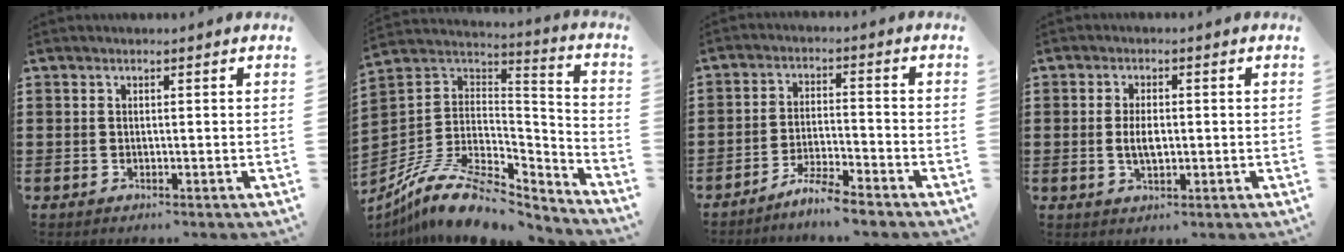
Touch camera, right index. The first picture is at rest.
{"total": 13.1, "force": [-9.3, 5.0, 7.7], "torque": [-0.154, 0.023, -0.171]}
{"total": 4.9, "force": [-4.6, -0.2, 1.7], "torque": [-0.045, -0.007, -0.092]}
{"total": 3.6, "force": [-0.2, 1.7, 3.2], "torque": [-0.067, 0.001, -0.006]}